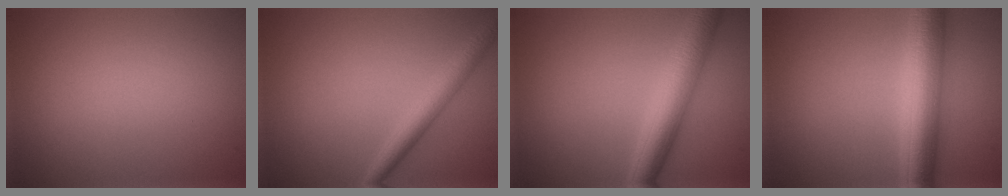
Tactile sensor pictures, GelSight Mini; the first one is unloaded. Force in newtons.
{"total": 3.1, "press": 3.1, "slide": 0.1}
{"total": 5.5, "press": 5.5, "slide": 0.1}
{"total": 7.1, "press": 7.1, "slide": 0.1}